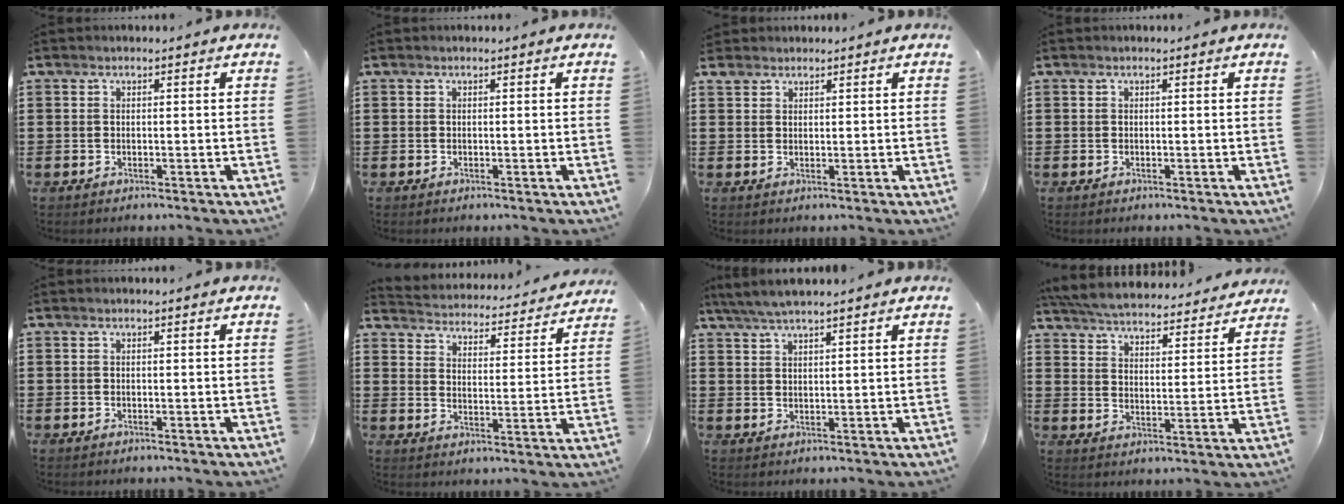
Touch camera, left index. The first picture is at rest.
{"total": 0.0}
{"total": 2.0, "force": [1.7, 1.1, 0.2], "torque": [-0.011, 0.005, 0.033]}
{"total": 0.0}
{"total": 0.0}
{"total": 3.7, "force": [3.7, -0.1, -0.1], "torque": [-0.022, -0.036, 0.058]}
{"total": 3.8, "force": [3.4, 0.2, 1.8], "torque": [-0.043, -0.003, 0.063]}
{"total": 5.3, "force": [5.3, 0.1, 0.6], "torque": [-0.040, -0.041, 0.090]}